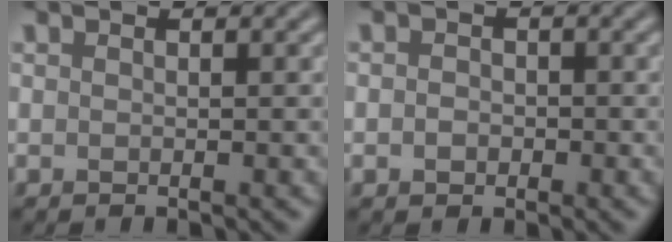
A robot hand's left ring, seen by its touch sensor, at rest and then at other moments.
{"total": 1.3, "force": [-0.3, 1.1, 0.6], "torque": [-0.007, -0.003, -0.010]}